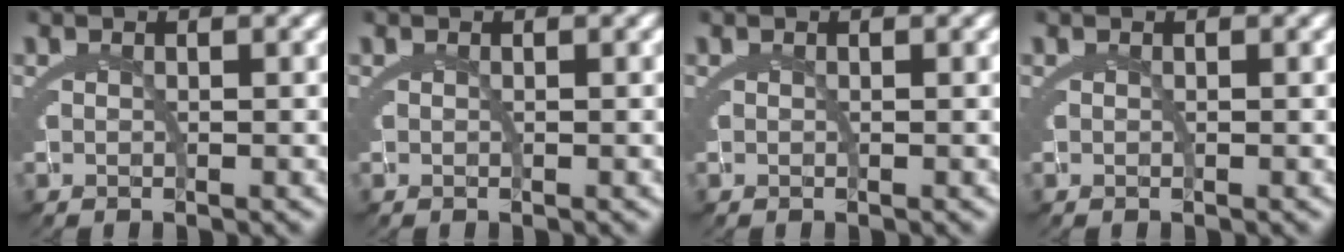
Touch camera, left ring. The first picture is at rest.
{"total": 0.0}
{"total": 0.0}
{"total": 0.0}